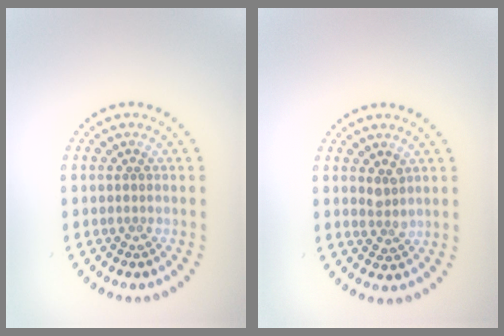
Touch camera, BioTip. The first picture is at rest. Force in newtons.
{"total": 1.5, "press": 1.2, "slide": 0.9}